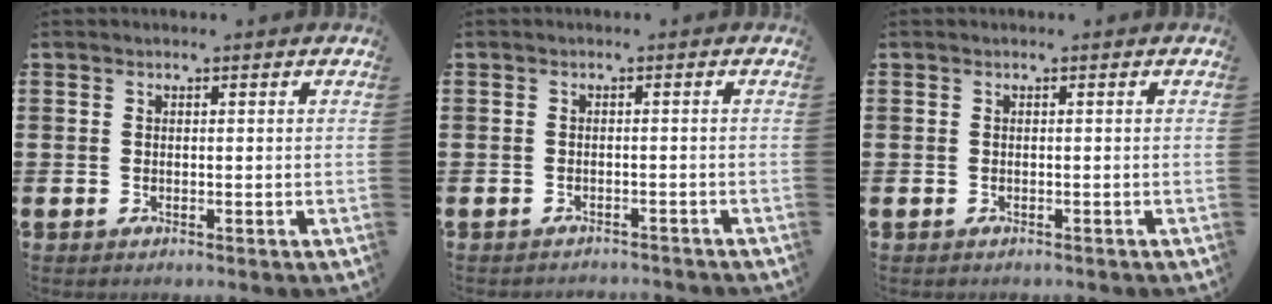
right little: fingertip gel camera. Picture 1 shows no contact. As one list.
[{"total": 1.0, "force": [-1.0, 0.0, -0.1], "torque": [-0.002, 0.001, -0.021]}, {"total": 0.0}]